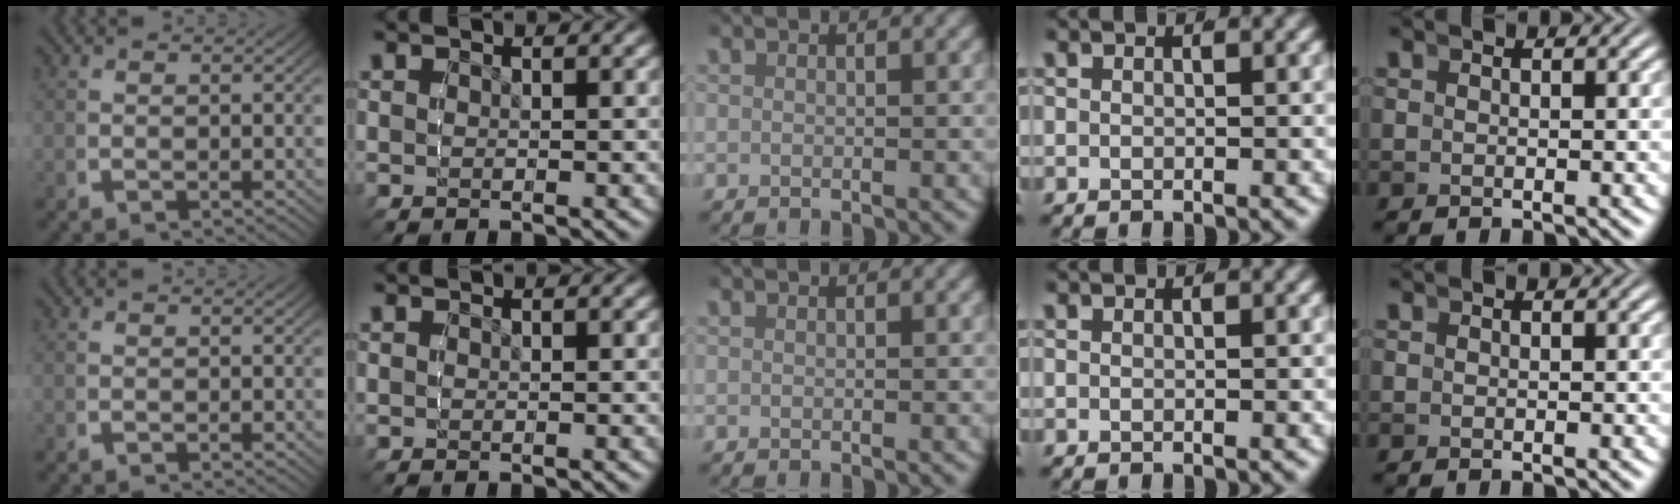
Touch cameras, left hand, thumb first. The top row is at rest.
{}